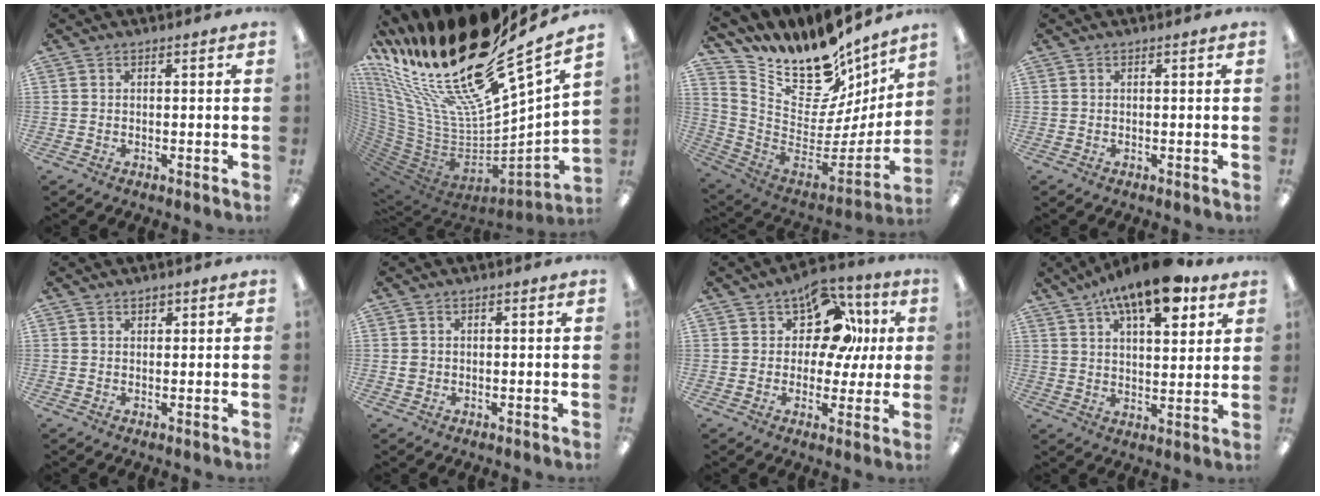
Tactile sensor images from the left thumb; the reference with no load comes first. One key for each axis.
{"total": 29.2, "fx": 19.0, "fy": 9.7, "fz": 19.9, "tx": -0.332, "ty": -0.192, "tz": 0.351}
{"total": 14.5, "fx": 11.9, "fy": 6.6, "fz": 5.0, "tx": -0.092, "ty": -0.126, "tz": 0.208}
{"total": 0.0}
{"total": 1.2, "fx": 0.9, "fy": 0.8, "fz": 0.3, "tx": 0.002, "ty": -0.002, "tz": 0.015}
{"total": 1.1, "fx": 0.0, "fy": 1.0, "fz": 0.4, "tx": -0.007, "ty": 0.005, "tz": -0.002}
{"total": 13.7, "fx": 5.8, "fy": 9.3, "fz": 8.2, "tx": -0.127, "ty": -0.019, "tz": 0.107}
{"total": 15.3, "fx": 9.6, "fy": 5.9, "fz": 10.4, "tx": -0.151, "ty": -0.044, "tz": 0.157}